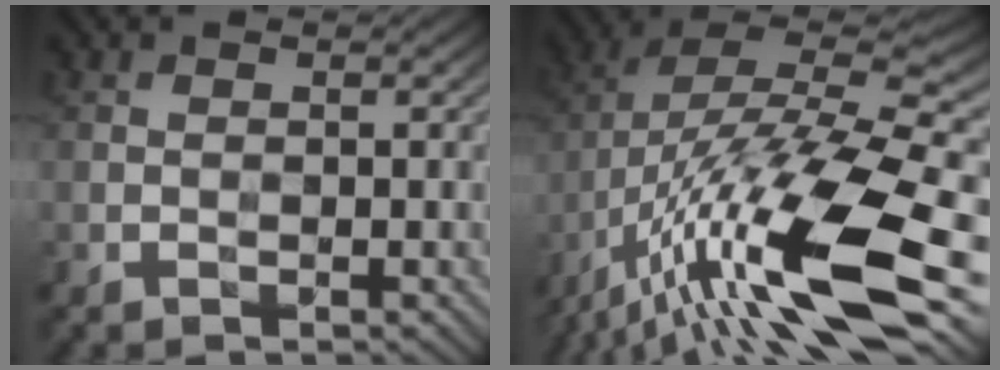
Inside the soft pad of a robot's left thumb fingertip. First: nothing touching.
{"total": 18.9, "force": [-8.1, 5.5, 16.1], "torque": [-0.318, 0.006, -0.151]}